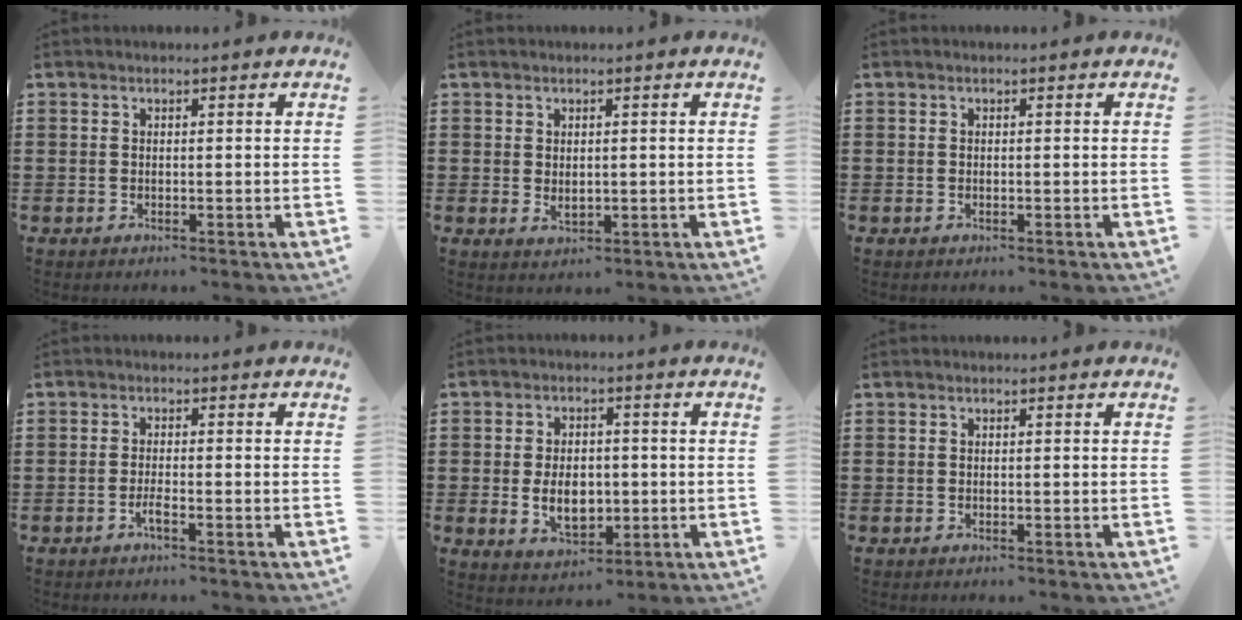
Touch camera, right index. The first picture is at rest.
{"total": 1.6, "force": [0.4, 0.9, 1.3], "torque": [-0.025, 0.002, 0.008]}
{"total": 0.0}
{"total": 1.9, "force": [-1.1, 0.2, 1.5], "torque": [-0.034, -0.005, -0.022]}
{"total": 6.3, "force": [-0.7, 4.3, 4.6], "torque": [-0.080, 0.001, -0.017]}
{"total": 0.0}